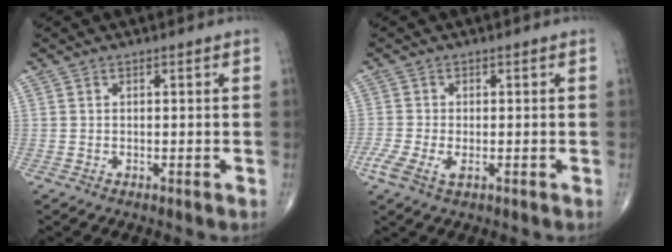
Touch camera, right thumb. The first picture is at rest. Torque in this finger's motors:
{"motor_torque": [0.56, 0.28, 0.13, 0.09, 0.05]}